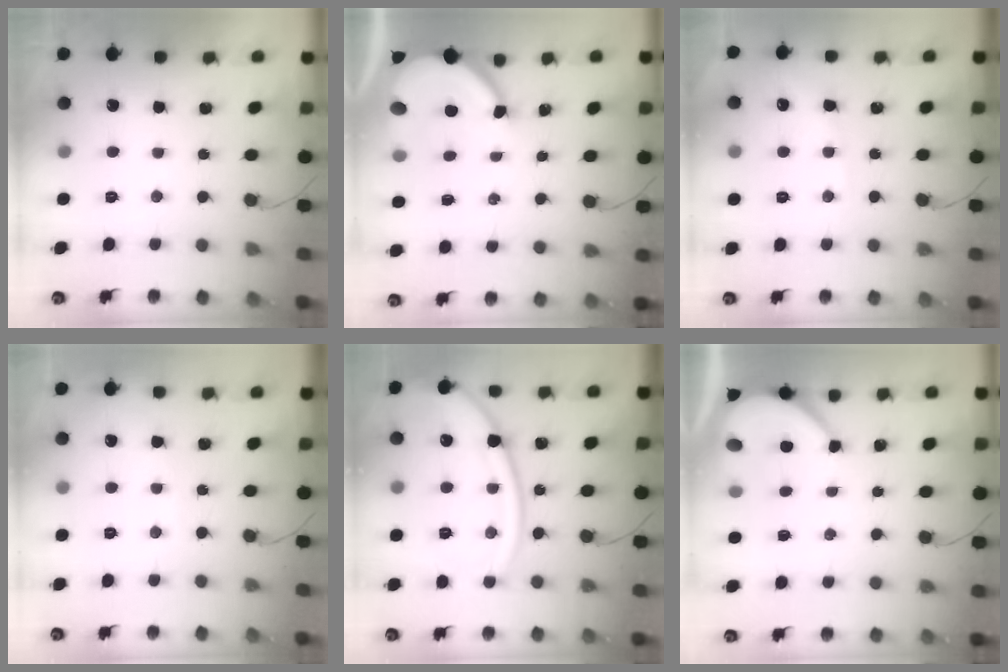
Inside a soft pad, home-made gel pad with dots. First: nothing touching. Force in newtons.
{"total": 7.9, "press": 7.9, "slide": 1.0}
{"total": 5.2, "press": 5.2, "slide": 0.7}
{"total": 2.9, "press": 2.9, "slide": 0.4}
{"total": 16.2, "press": 16.2, "slide": 1.0}
{"total": 6.3, "press": 6.3, "slide": 0.2}